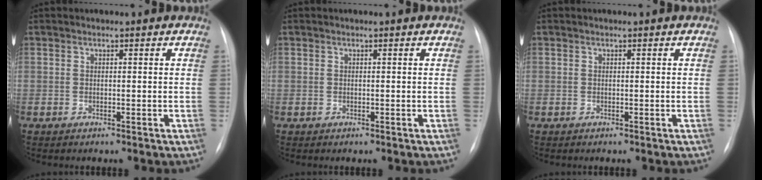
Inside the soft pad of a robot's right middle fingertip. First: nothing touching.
{"total": 0.0}
{"total": 0.0}